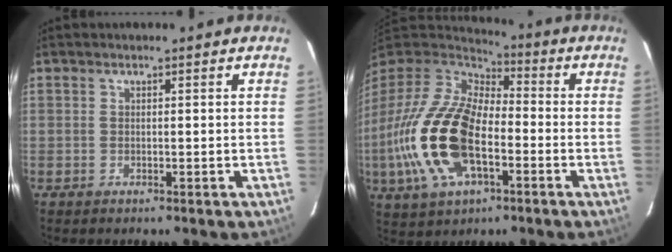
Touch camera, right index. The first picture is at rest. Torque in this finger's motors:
{"motor_torque": [2.14, 0.00, 1.05, 0.21]}